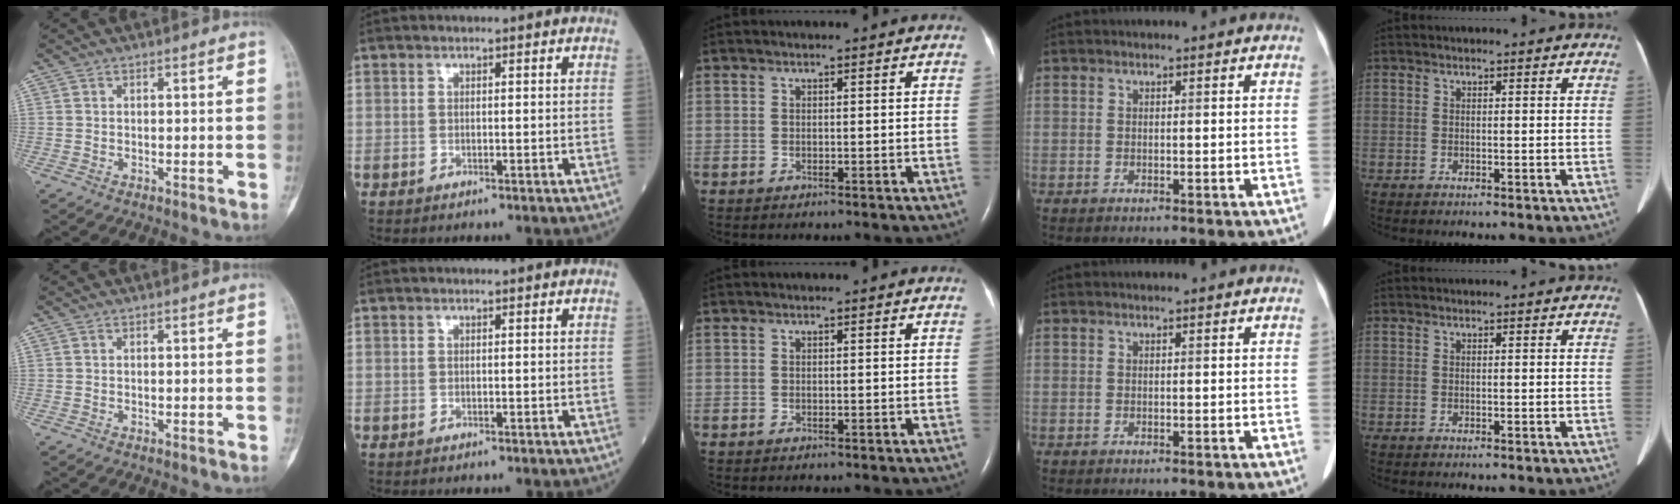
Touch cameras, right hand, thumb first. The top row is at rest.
{}